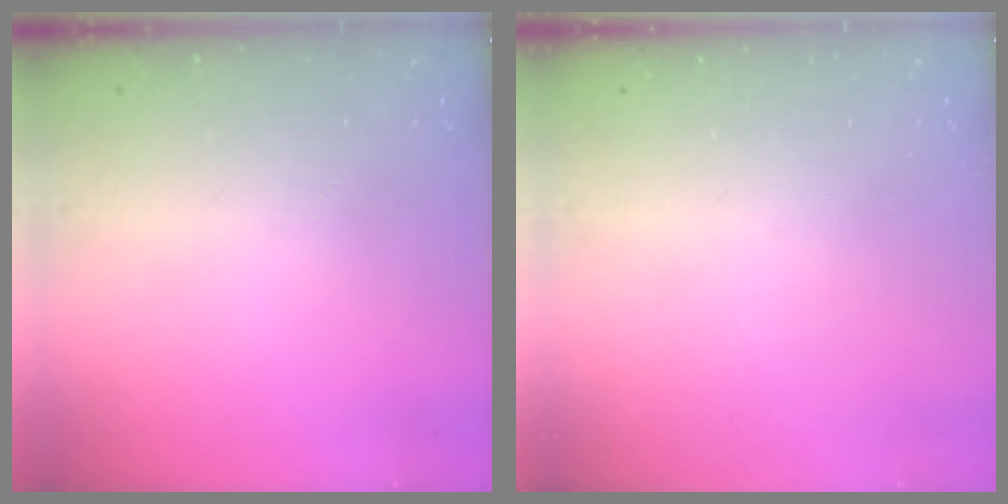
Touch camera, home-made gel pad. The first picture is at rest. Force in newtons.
{"total": 0.0}